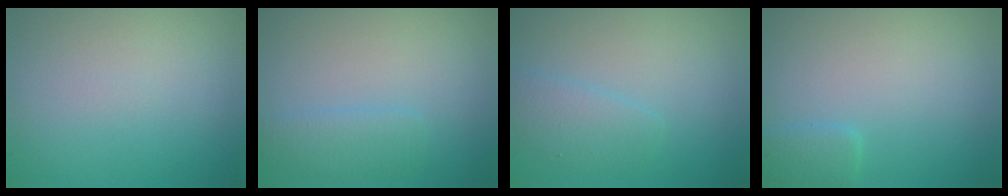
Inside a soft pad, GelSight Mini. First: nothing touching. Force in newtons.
{"total": 1.9, "press": 1.9, "slide": 0.2}
{"total": 2.0, "press": 2.0, "slide": 0.1}
{"total": 1.4, "press": 1.4, "slide": 0.1}